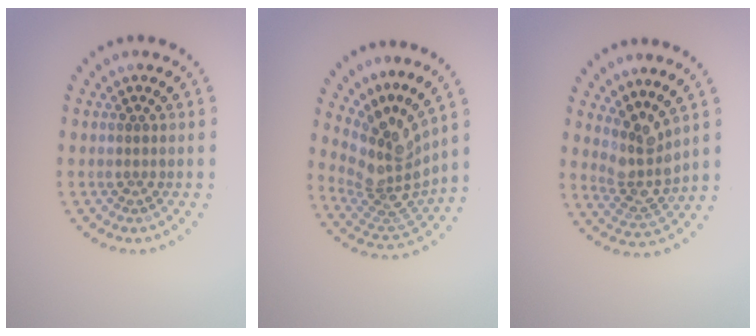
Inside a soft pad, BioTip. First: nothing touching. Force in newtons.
{"total": 4.7, "press": 3.1, "slide": 3.6}
{"total": 3.4, "press": 2.4, "slide": 2.3}